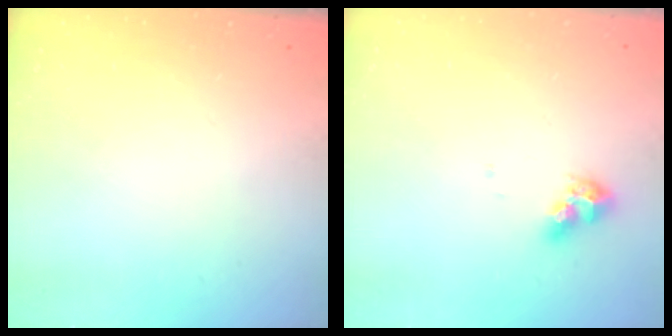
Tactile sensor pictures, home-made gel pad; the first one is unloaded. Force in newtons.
{"total": 8.1, "press": 8.1, "slide": 0.8}